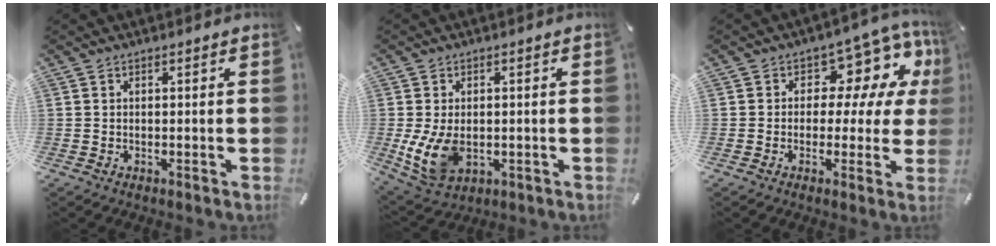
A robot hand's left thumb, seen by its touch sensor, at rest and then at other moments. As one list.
[{"total": 8.6, "force": [-1.1, 5.9, 6.2], "torque": [-0.141, -0.007, -0.019]}, {"total": 9.7, "force": [3.6, 6.8, 5.8], "torque": [-0.073, -0.034, 0.062]}]